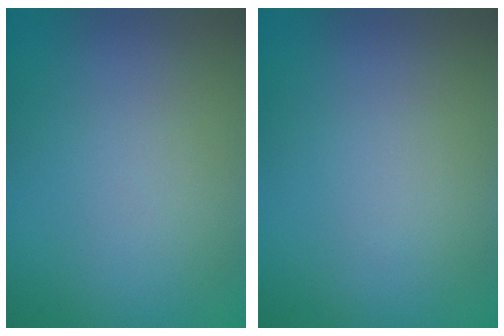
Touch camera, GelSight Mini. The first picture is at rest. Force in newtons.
{"total": 0.0}